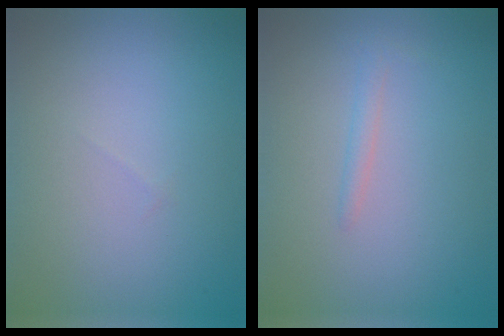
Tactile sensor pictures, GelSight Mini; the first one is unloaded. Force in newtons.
{"total": 1.0, "press": 1.0, "slide": 0.0}